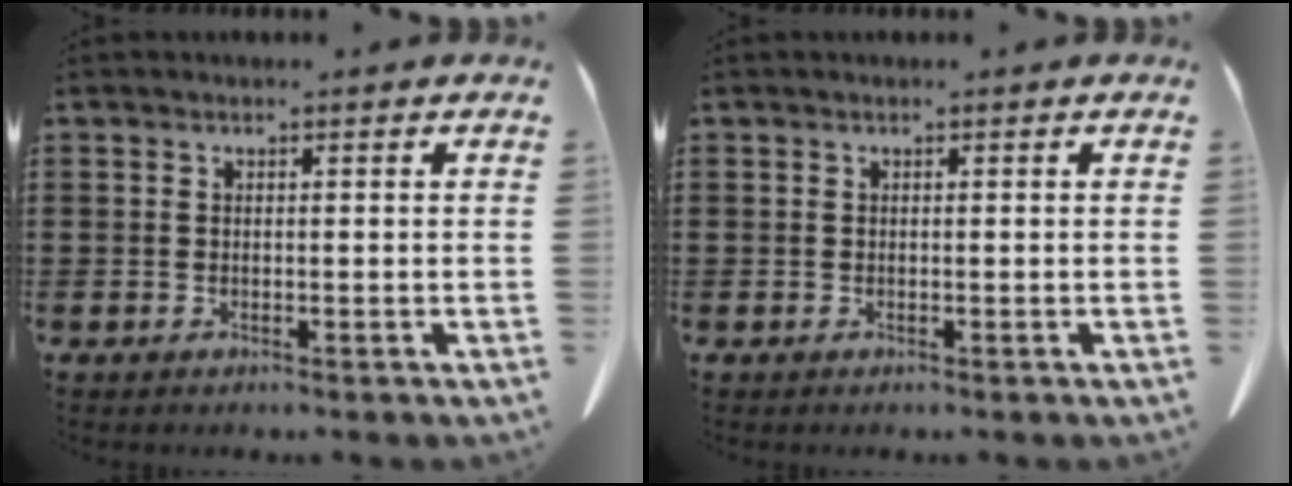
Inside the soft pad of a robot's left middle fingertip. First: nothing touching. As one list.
[{"total": 0.0}]